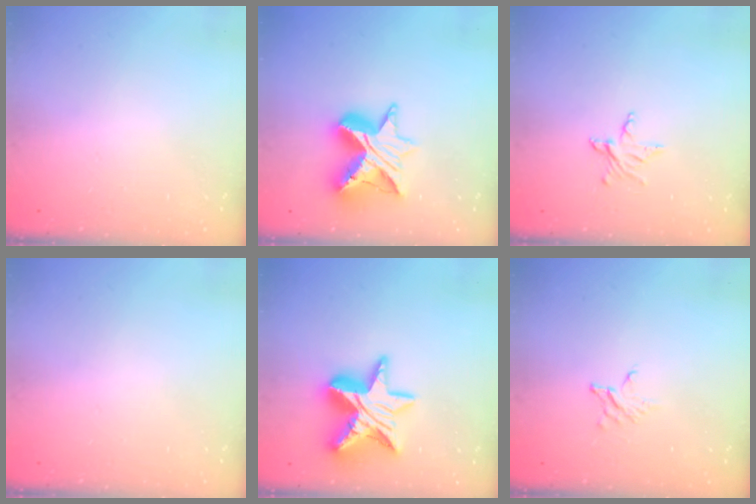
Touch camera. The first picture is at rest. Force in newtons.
{"total": 12.1, "press": 12.1, "slide": 1.0}
{"total": 4.4, "press": 4.3, "slide": 0.6}
{"total": 0.0}
{"total": 15.9, "press": 15.9, "slide": 1.2}
{"total": 2.5, "press": 2.5, "slide": 0.2}